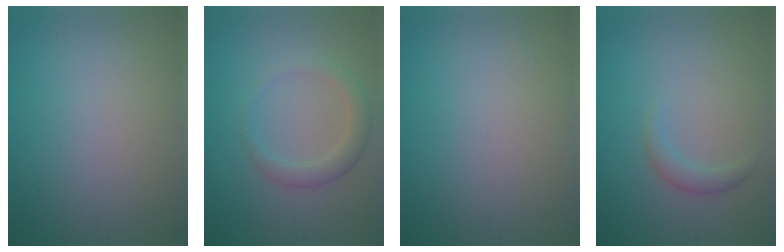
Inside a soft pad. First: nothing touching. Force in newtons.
{"total": 2.6, "press": 2.6, "slide": 0.4}
{"total": 0.0}
{"total": 1.5, "press": 1.5, "slide": 0.2}